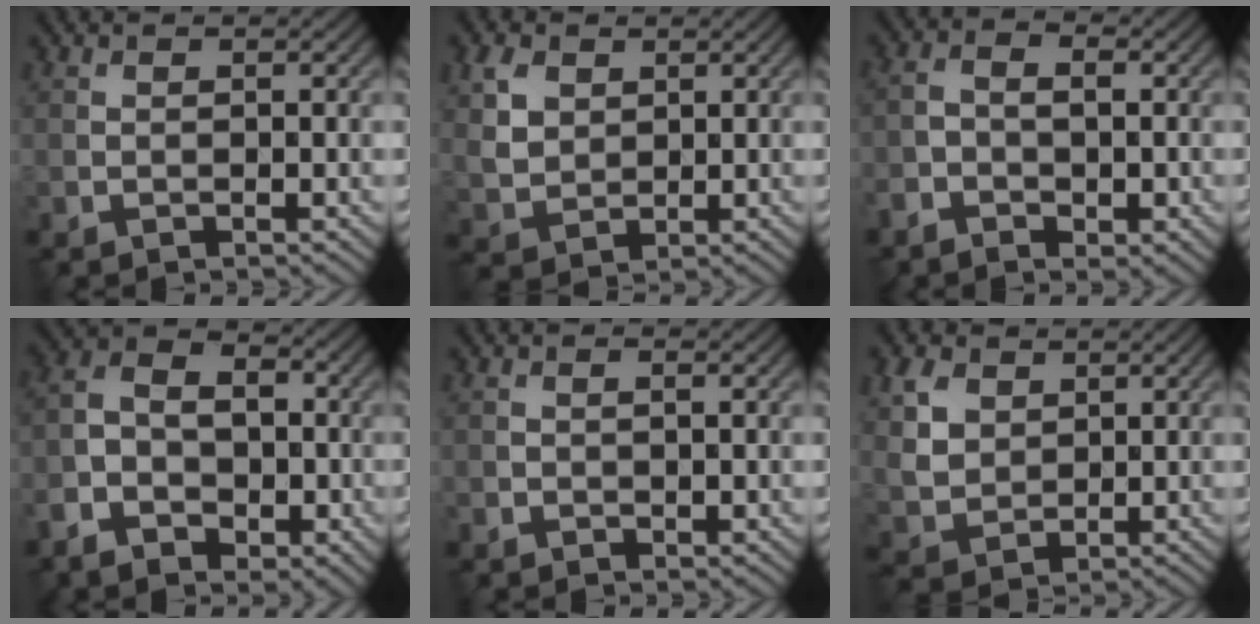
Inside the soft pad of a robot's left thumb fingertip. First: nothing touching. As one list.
[{"total": 5.4, "force": [2.3, 4.0, 2.9], "torque": [-0.084, 0.003, 0.045]}, {"total": 5.2, "force": [-2.2, 3.1, 3.5], "torque": [-0.065, -0.002, -0.040]}, {"total": 8.2, "force": [-3.6, 5.8, 4.6], "torque": [-0.104, -0.020, -0.074]}, {"total": 1.4, "force": [-0.4, 0.8, 1.1], "torque": [-0.018, -0.001, -0.006]}, {"total": 6.1, "force": [2.6, 4.5, 3.2], "torque": [-0.100, 0.004, 0.052]}]